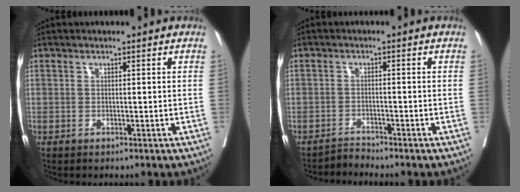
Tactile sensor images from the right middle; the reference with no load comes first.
{"total": 1.8, "force": [-1.6, -0.5, -0.6], "torque": [0.015, -0.013, -0.030]}